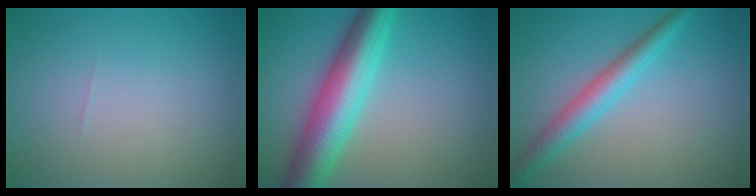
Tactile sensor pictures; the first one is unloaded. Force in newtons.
{"total": 8.0, "press": 8.0, "slide": 0.1}
{"total": 3.7, "press": 3.7, "slide": 0.1}